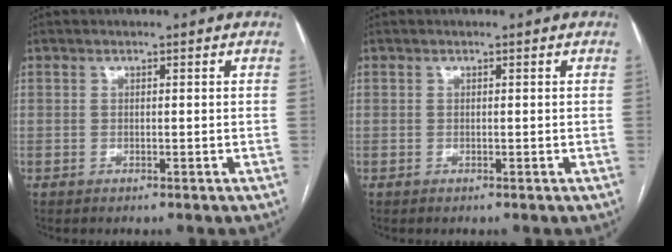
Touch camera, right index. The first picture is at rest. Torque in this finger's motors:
{"motor_torque": [-0.06, 0.09, 0.00, 0.00]}